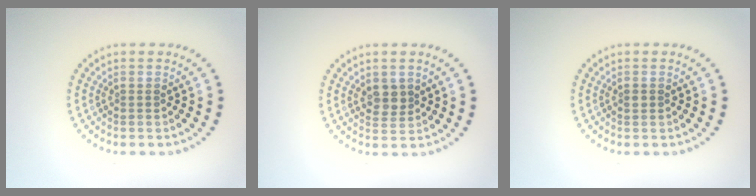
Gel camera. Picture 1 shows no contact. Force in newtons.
{"total": 1.9, "press": 1.8, "slide": 0.7}
{"total": 0.6, "press": 0.6, "slide": 0.0}